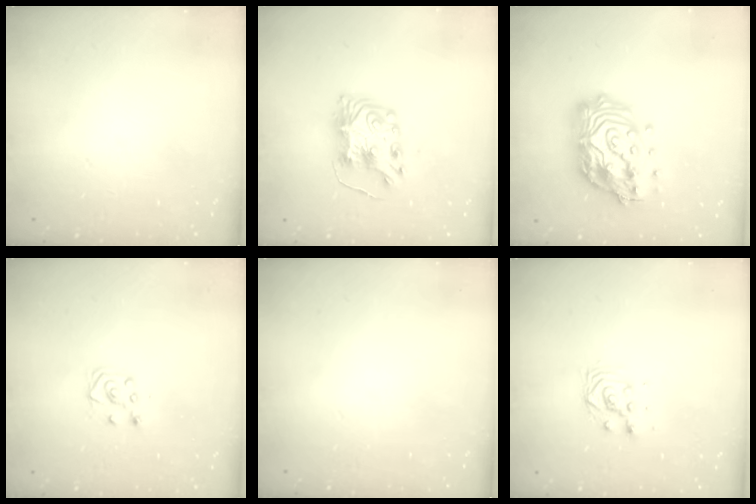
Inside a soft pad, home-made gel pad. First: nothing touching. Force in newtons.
{"total": 8.3, "press": 8.3, "slide": 0.2}
{"total": 20.2, "press": 20.1, "slide": 2.1}
{"total": 5.1, "press": 5.1, "slide": 0.4}
{"total": 0.0}
{"total": 3.8, "press": 3.7, "slide": 0.6}